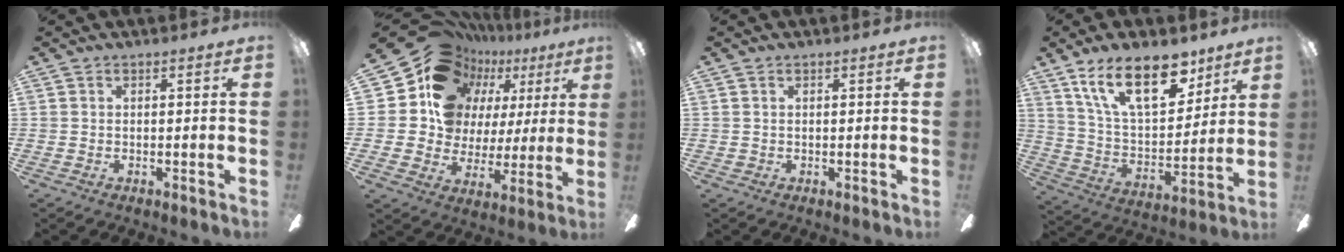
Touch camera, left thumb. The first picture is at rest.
{"total": 18.8, "force": [11.6, 13.4, 6.3], "torque": [-0.121, -0.073, 0.234]}
{"total": 0.7, "force": [0.3, 0.6, 0.2], "torque": [-0.006, 0.003, 0.005]}
{"total": 21.1, "force": [12.6, 10.1, 13.4], "torque": [-0.230, -0.058, 0.221]}